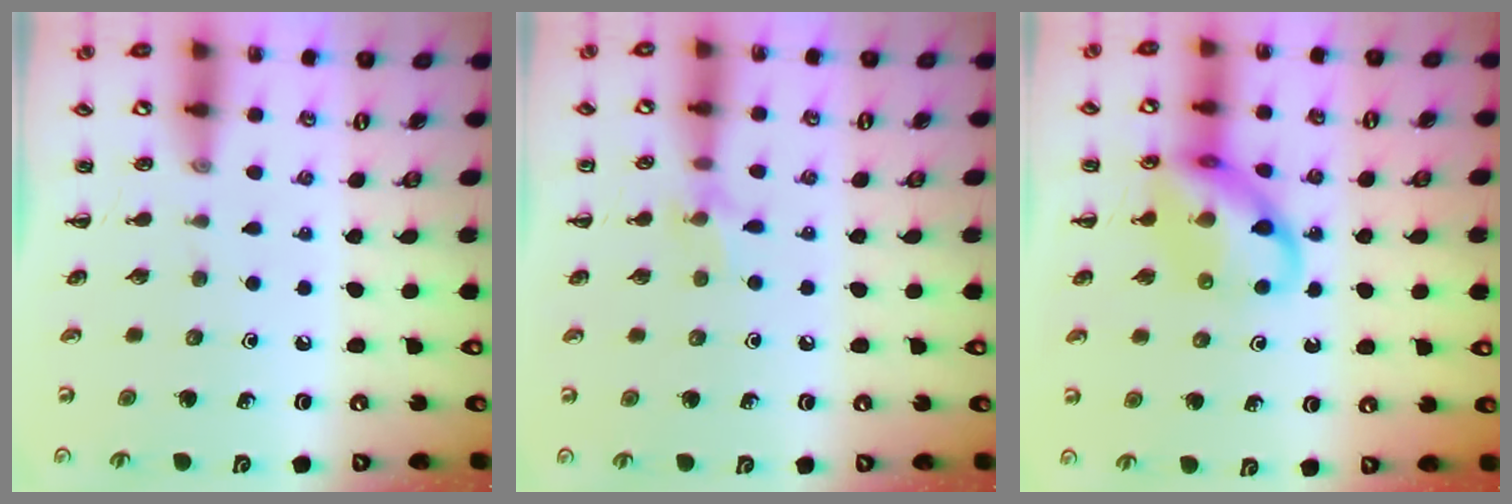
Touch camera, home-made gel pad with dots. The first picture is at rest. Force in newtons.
{"total": 5.9, "press": 5.6, "slide": 1.9}
{"total": 13.2, "press": 13.1, "slide": 1.5}